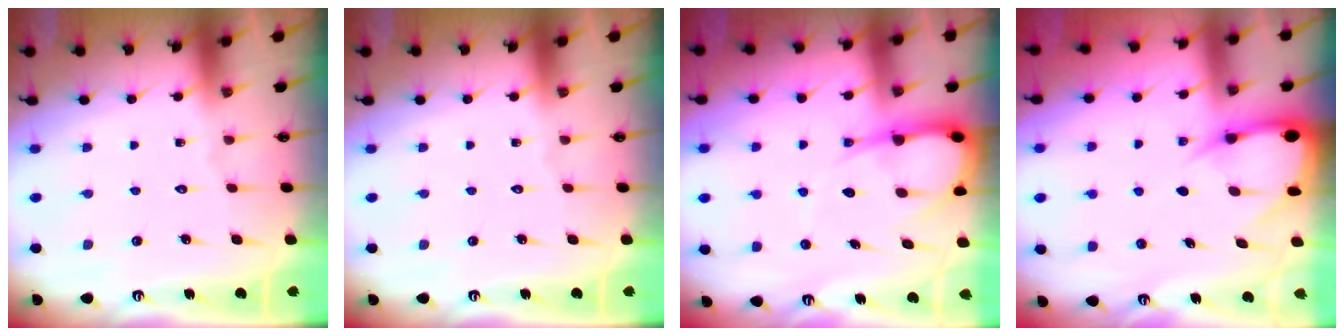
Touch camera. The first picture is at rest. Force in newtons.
{"total": 0.0}
{"total": 8.8, "press": 8.7, "slide": 1.1}
{"total": 5.2, "press": 5.1, "slide": 0.6}